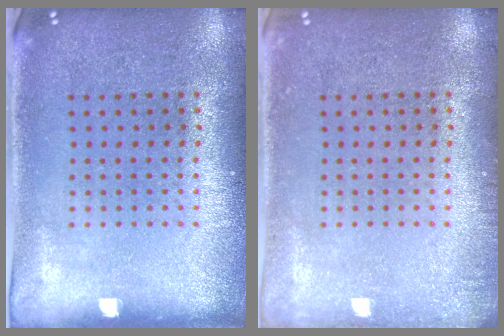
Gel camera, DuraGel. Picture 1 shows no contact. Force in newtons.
{"total": 1.1, "press": 1.0, "slide": 0.2}